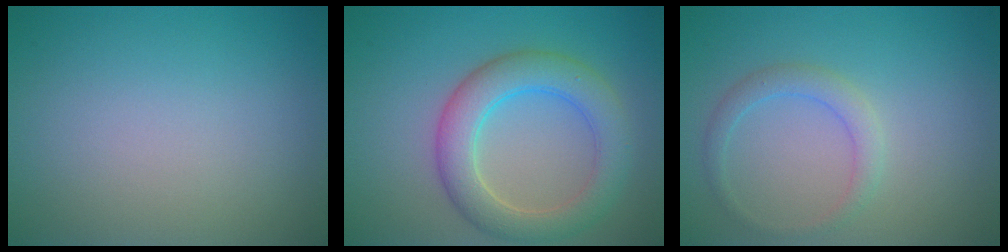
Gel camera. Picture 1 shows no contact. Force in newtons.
{"total": 5.4, "press": 5.4, "slide": 0.1}
{"total": 1.9, "press": 1.9, "slide": 0.1}